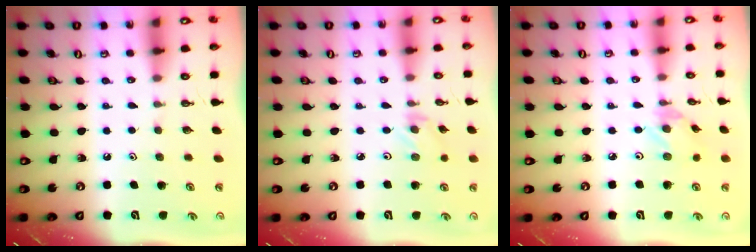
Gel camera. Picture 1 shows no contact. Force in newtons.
{"total": 0.9, "press": 0.9, "slide": 0.2}
{"total": 1.5, "press": 1.5, "slide": 0.0}